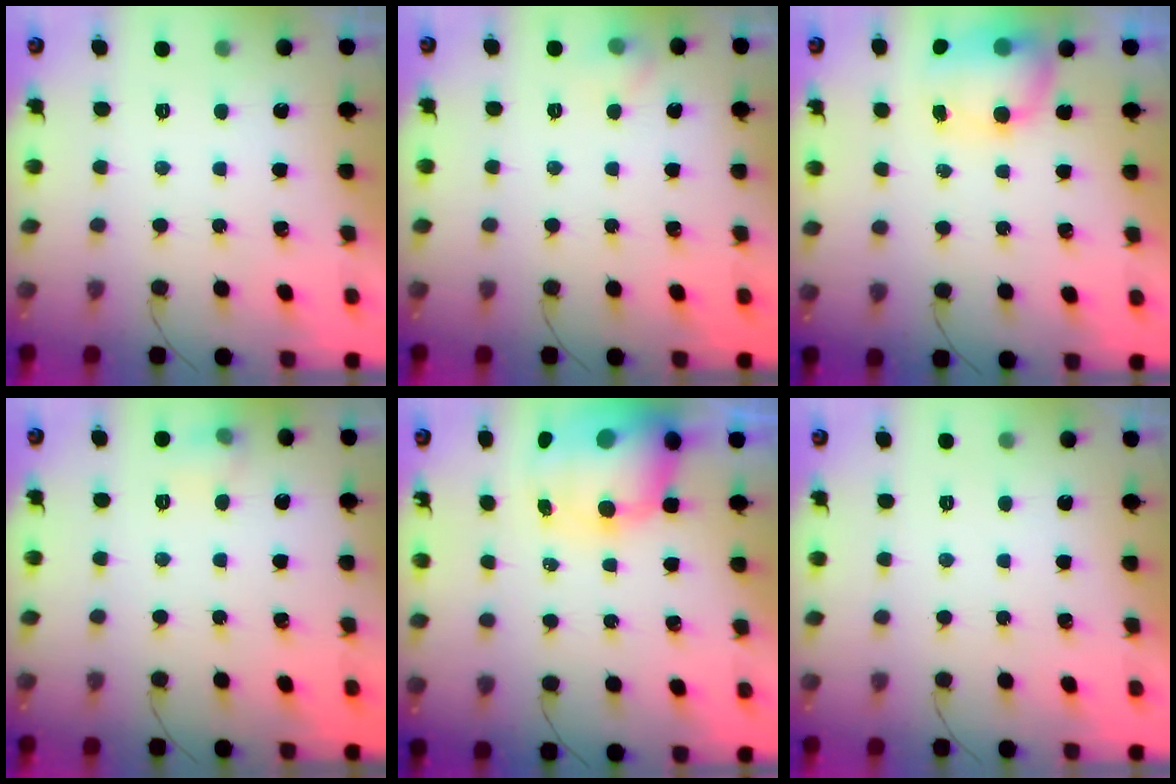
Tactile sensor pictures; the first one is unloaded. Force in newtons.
{"total": 5.3, "press": 5.1, "slide": 1.5}
{"total": 7.1, "press": 7.0, "slide": 1.0}
{"total": 5.8, "press": 5.6, "slide": 1.4}
{"total": 12.6, "press": 12.1, "slide": 3.4}
{"total": 0.0}